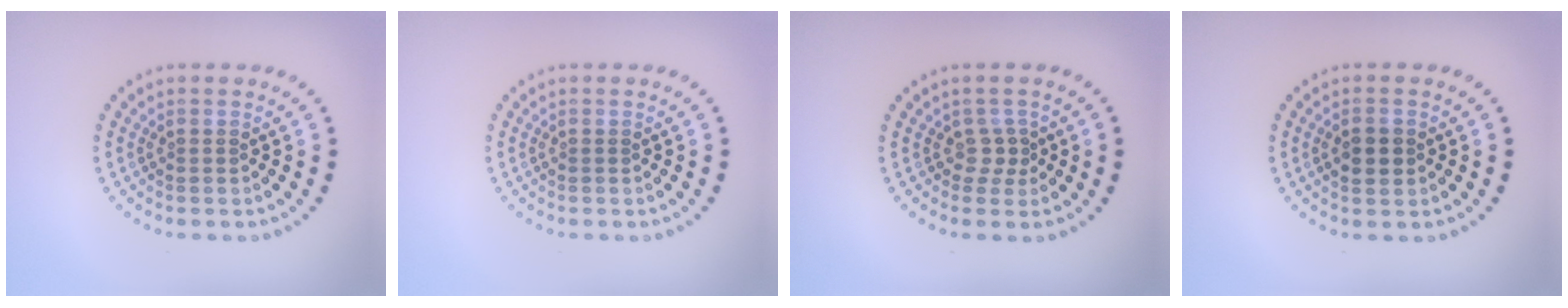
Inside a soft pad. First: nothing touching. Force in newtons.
{"total": 0.0}
{"total": 1.4, "press": 0.9, "slide": 1.0}
{"total": 2.6, "press": 2.6, "slide": 0.2}